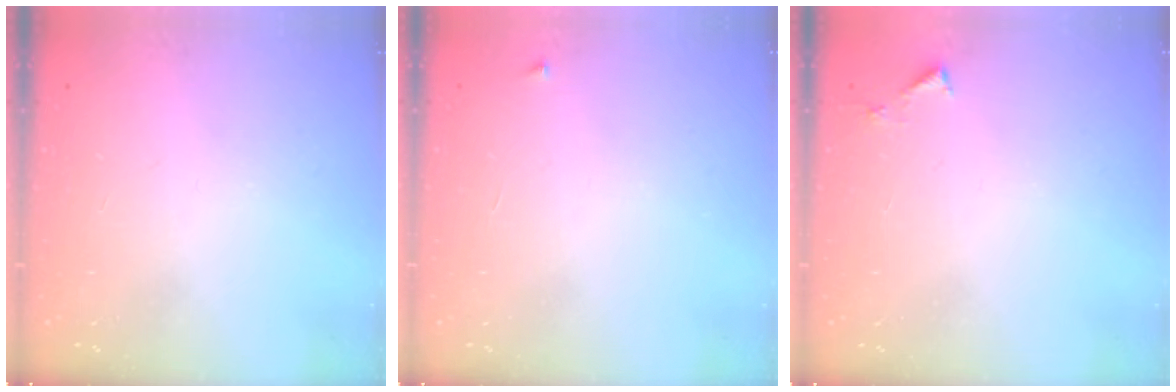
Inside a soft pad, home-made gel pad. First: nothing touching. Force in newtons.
{"total": 2.3, "press": 2.3, "slide": 0.3}
{"total": 3.2, "press": 3.2, "slide": 0.2}